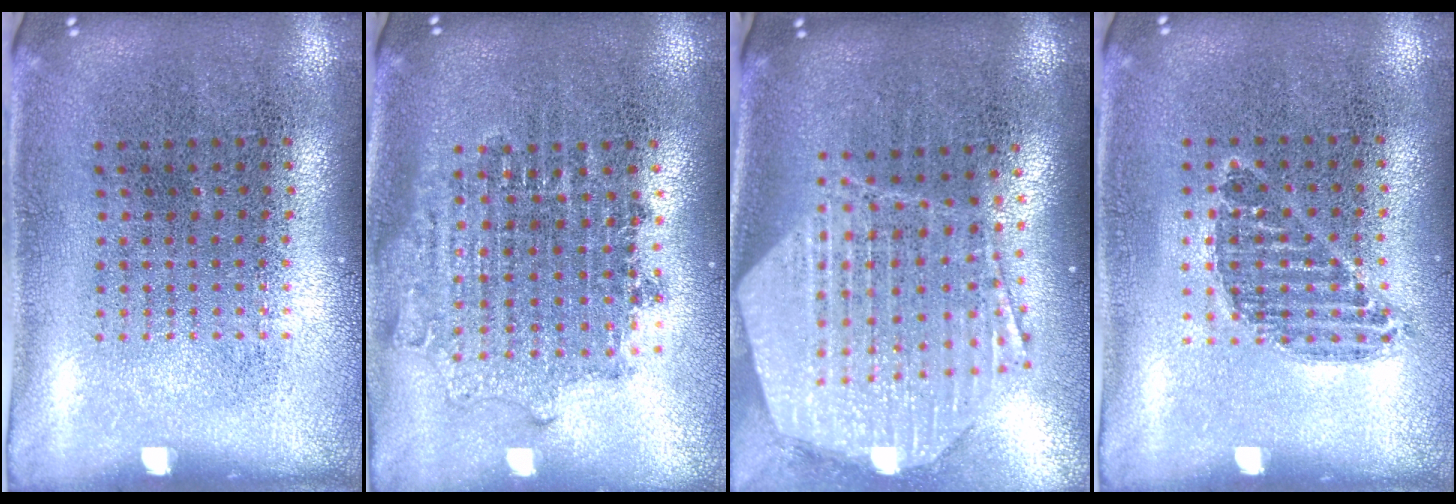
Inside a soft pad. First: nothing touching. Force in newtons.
{"total": 1.7, "press": 1.3, "slide": 1.0}
{"total": 2.9, "press": 2.3, "slide": 1.8}
{"total": 0.8, "press": 0.7, "slide": 0.4}